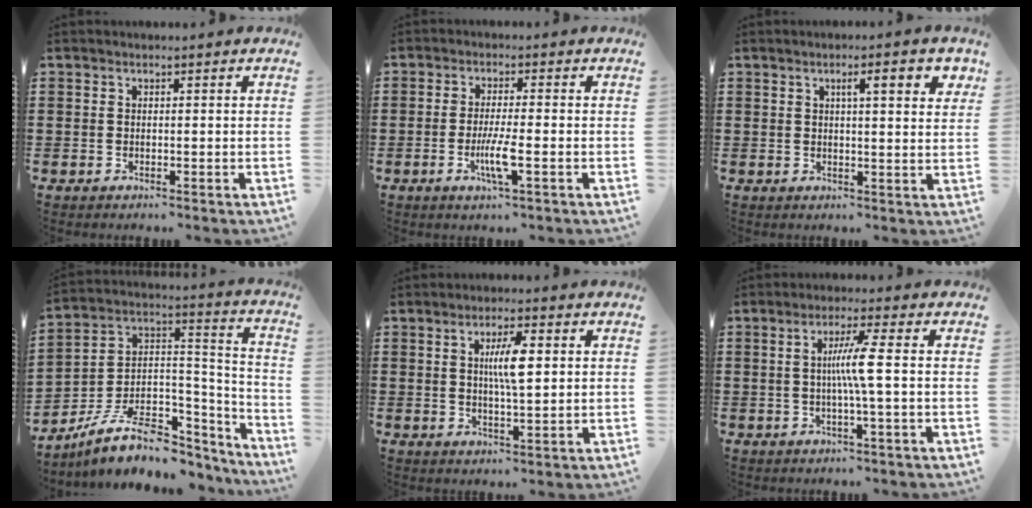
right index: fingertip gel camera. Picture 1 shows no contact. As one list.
[{"total": 5.1, "force": [-1.8, 0.6, 4.7], "torque": [-0.092, -0.012, -0.034]}, {"total": 4.5, "force": [1.8, 0.4, 4.1], "torque": [-0.066, -0.002, 0.022]}, {"total": 9.7, "force": [-6.0, 5.2, 5.5], "torque": [-0.110, 0.010, -0.106]}, {"total": 5.7, "force": [1.0, 0.9, 5.6], "torque": [-0.107, 0.004, 0.014]}, {"total": 5.5, "force": [-0.1, -1.0, 5.4], "torque": [-0.098, -0.011, -0.008]}]